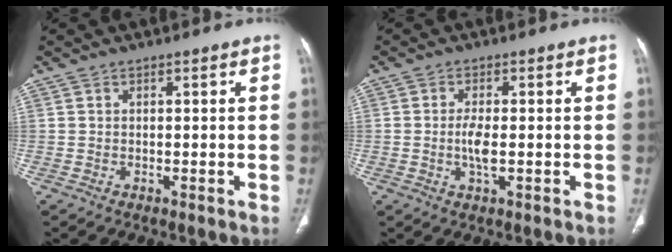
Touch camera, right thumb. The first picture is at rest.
{"total": 3.7, "force": [-0.4, 1.3, 3.5], "torque": [-0.074, -0.003, -0.009]}